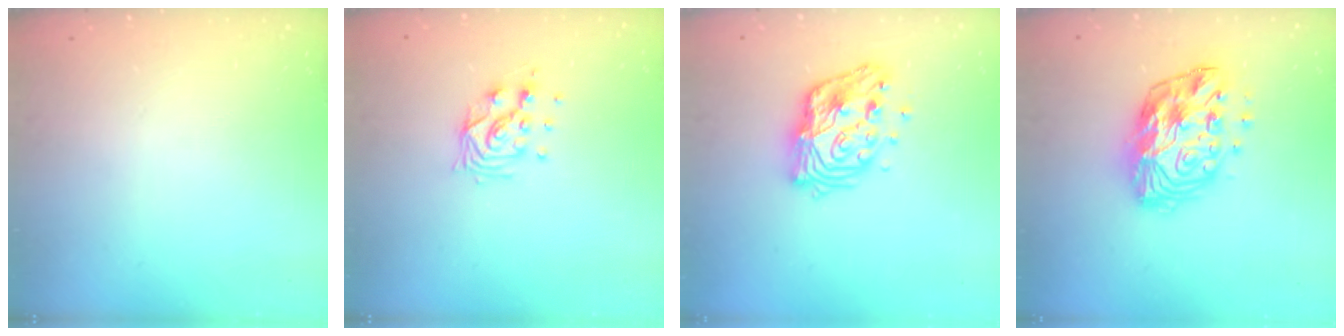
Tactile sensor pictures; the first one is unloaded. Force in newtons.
{"total": 10.0, "press": 9.9, "slide": 1.2}
{"total": 14.1, "press": 14.1, "slide": 1.1}
{"total": 15.1, "press": 15.1, "slide": 0.7}